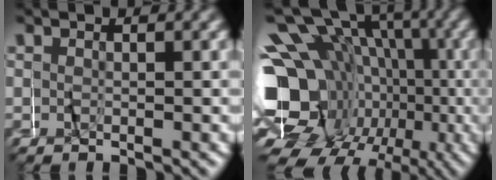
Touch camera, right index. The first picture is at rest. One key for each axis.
{"total": 15.5, "fx": -2.8, "fy": 12.1, "fz": 9.2, "tx": -0.167, "ty": -0.039, "tz": -0.042}